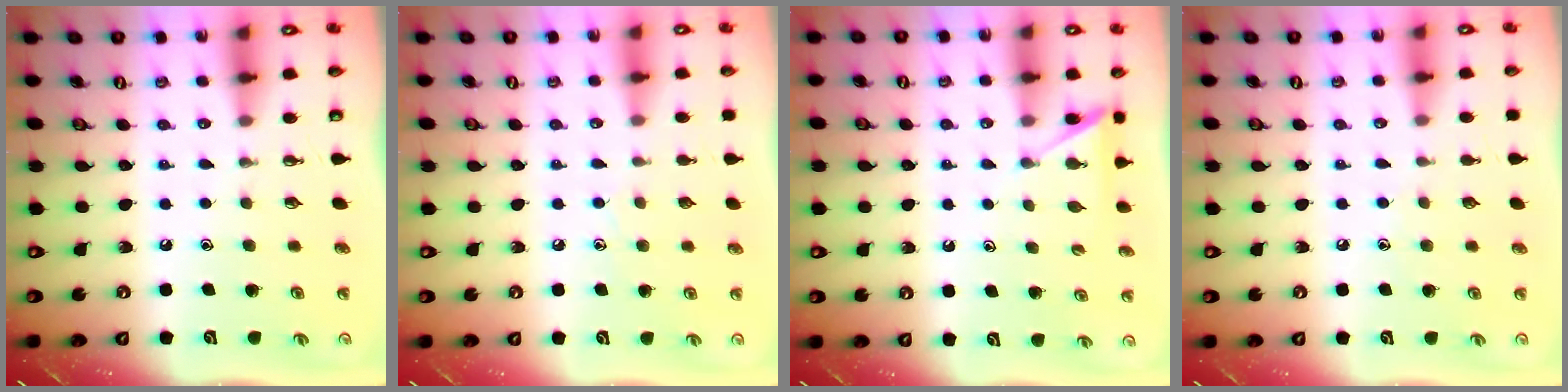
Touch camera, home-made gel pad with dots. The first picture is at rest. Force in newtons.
{"total": 5.0, "press": 5.0, "slide": 0.5}
{"total": 5.7, "press": 5.7, "slide": 0.5}
{"total": 3.2, "press": 3.1, "slide": 0.4}